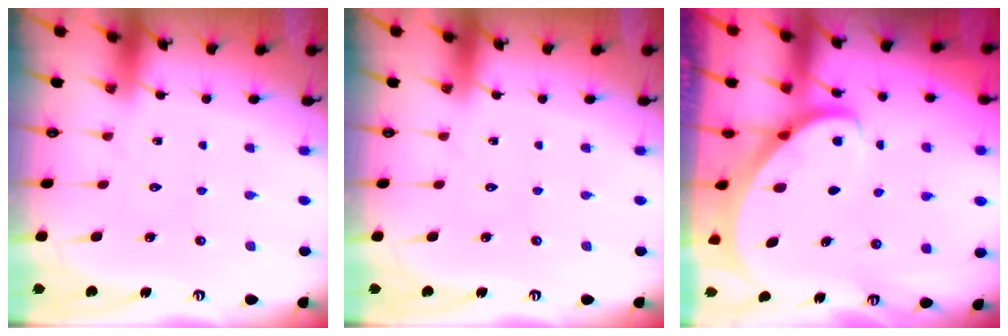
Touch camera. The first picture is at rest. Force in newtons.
{"total": 0.0}
{"total": 2.8, "press": 2.8, "slide": 0.4}